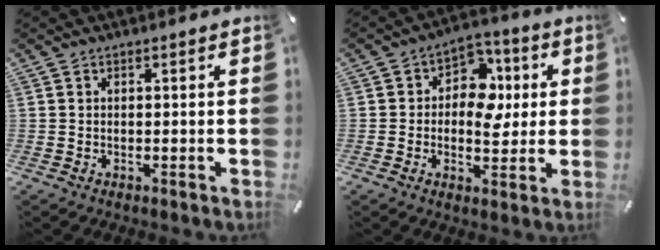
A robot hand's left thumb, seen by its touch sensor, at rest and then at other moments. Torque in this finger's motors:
{"motor_torque": [0.02, 0.50, 0.61, 0.12, 0.05]}